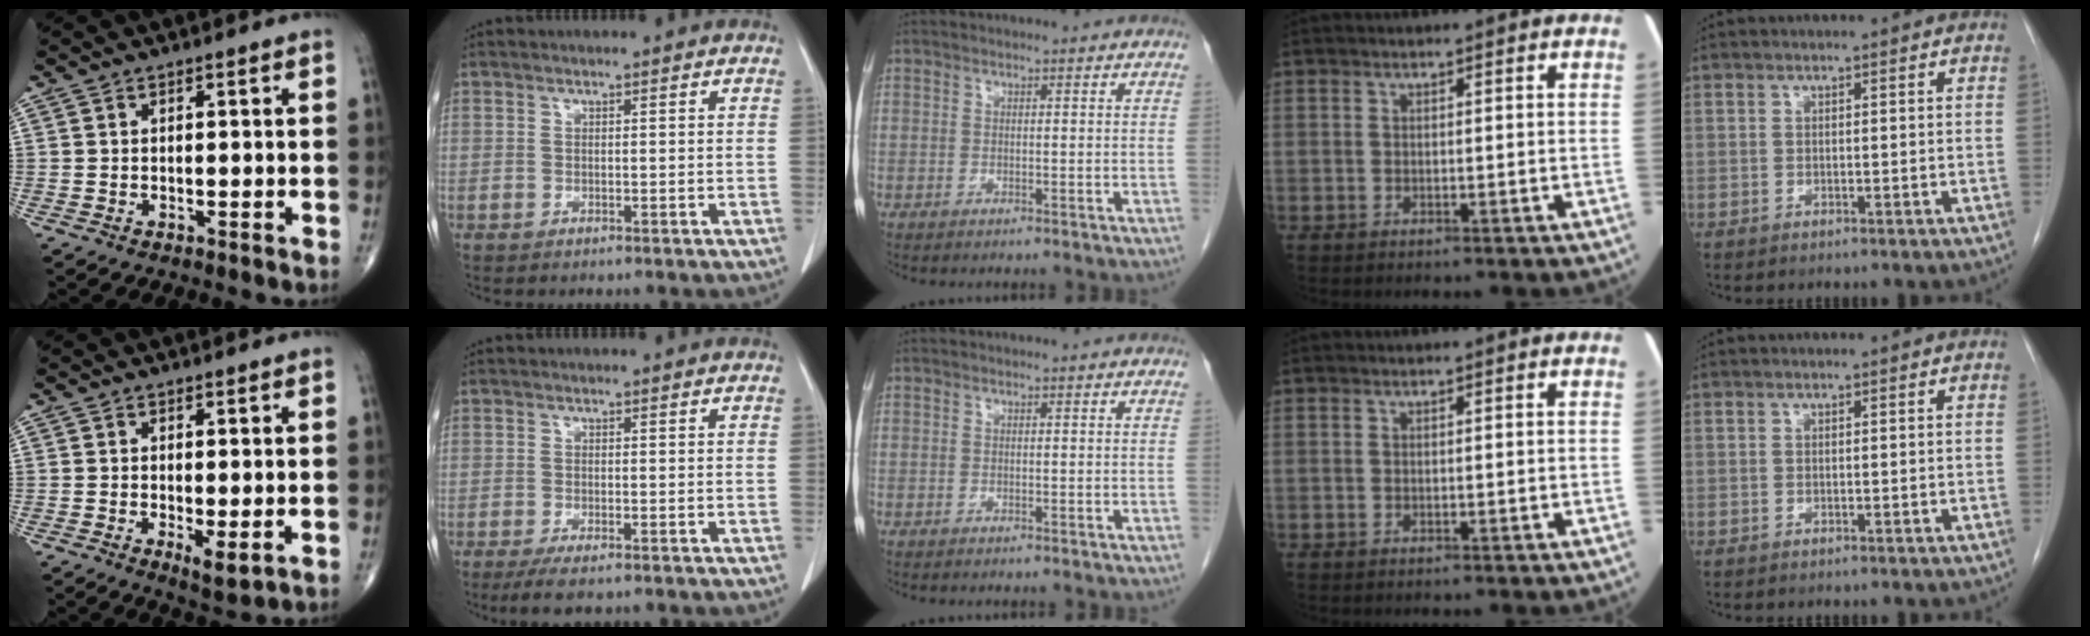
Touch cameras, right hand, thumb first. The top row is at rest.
{"thumb": {"total": 3.6, "force": [-0.6, 1.1, 3.4], "torque": [-0.054, -0.013, -0.007]}, "index": {"total": 4.1, "force": [-3.0, 0.9, 2.7], "torque": [-0.046, -0.010, -0.046]}}